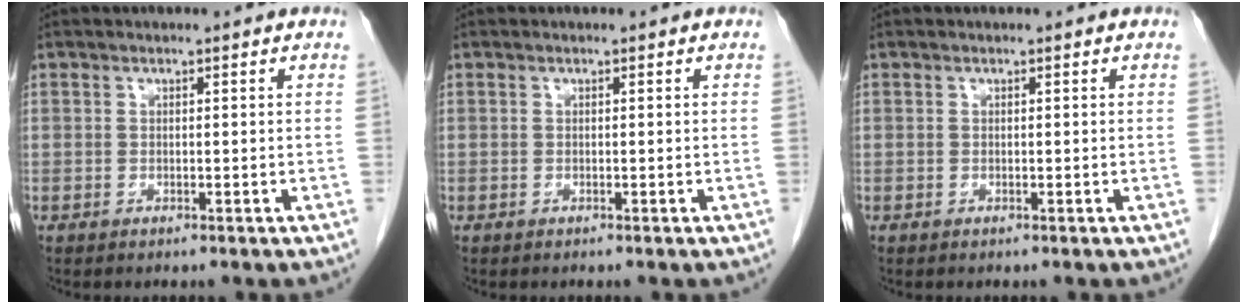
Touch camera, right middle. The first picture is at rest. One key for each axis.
{"total": 0.0}
{"total": 0.0}